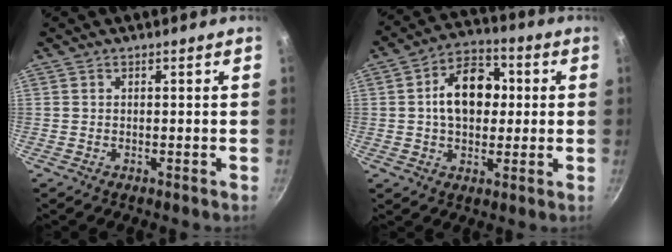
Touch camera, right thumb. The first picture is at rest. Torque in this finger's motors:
{"motor_torque": [1.60, 1.88, 1.08, -0.07, 0.08]}